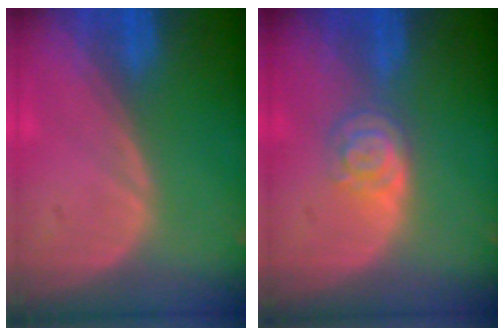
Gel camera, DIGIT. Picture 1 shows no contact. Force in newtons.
{"total": 4.4, "press": 3.9, "slide": 2.0}